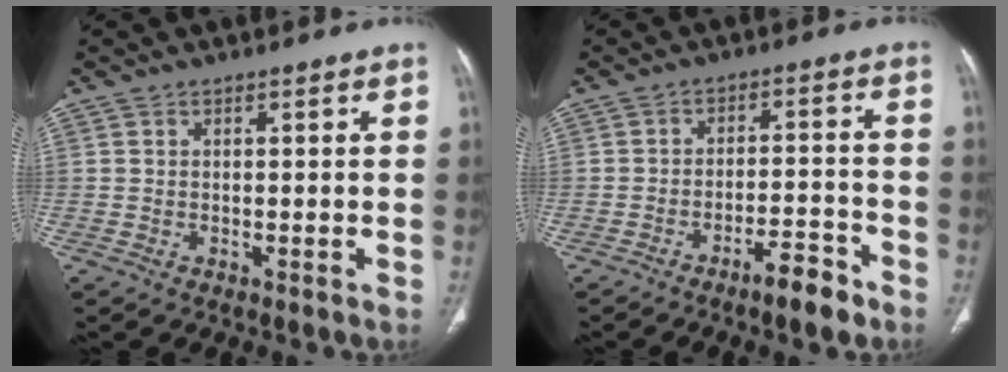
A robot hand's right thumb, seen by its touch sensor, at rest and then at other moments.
{"total": 6.8, "force": [-4.7, 1.7, 4.5], "torque": [-0.070, 0.033, -0.073]}